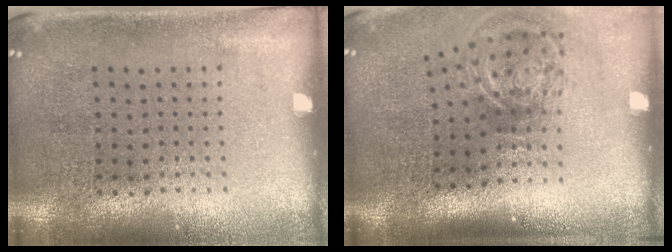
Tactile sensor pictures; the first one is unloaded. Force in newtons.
{"total": 2.2, "press": 1.4, "slide": 1.7}